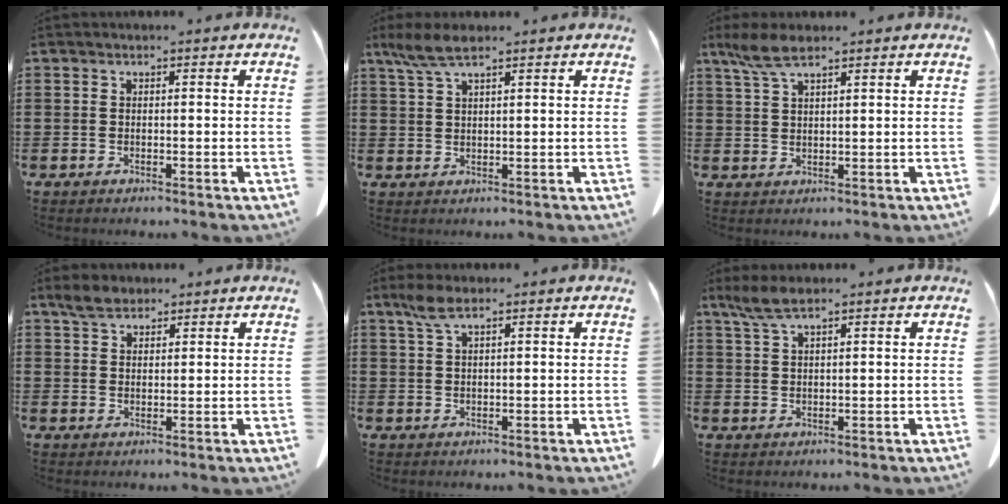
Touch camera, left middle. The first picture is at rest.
{"total": 4.6, "force": [3.0, 1.0, 3.4], "torque": [-0.079, -0.003, 0.052]}
{"total": 5.0, "force": [3.2, 1.3, 3.6], "torque": [-0.084, -0.001, 0.057]}
{"total": 3.5, "force": [2.8, 1.7, 1.4], "torque": [-0.035, 0.007, 0.053]}
{"total": 3.8, "force": [2.3, 1.0, 2.8], "torque": [-0.062, 0.004, 0.042]}
{"total": 4.0, "force": [2.7, 0.9, 2.9], "torque": [-0.070, -0.001, 0.047]}